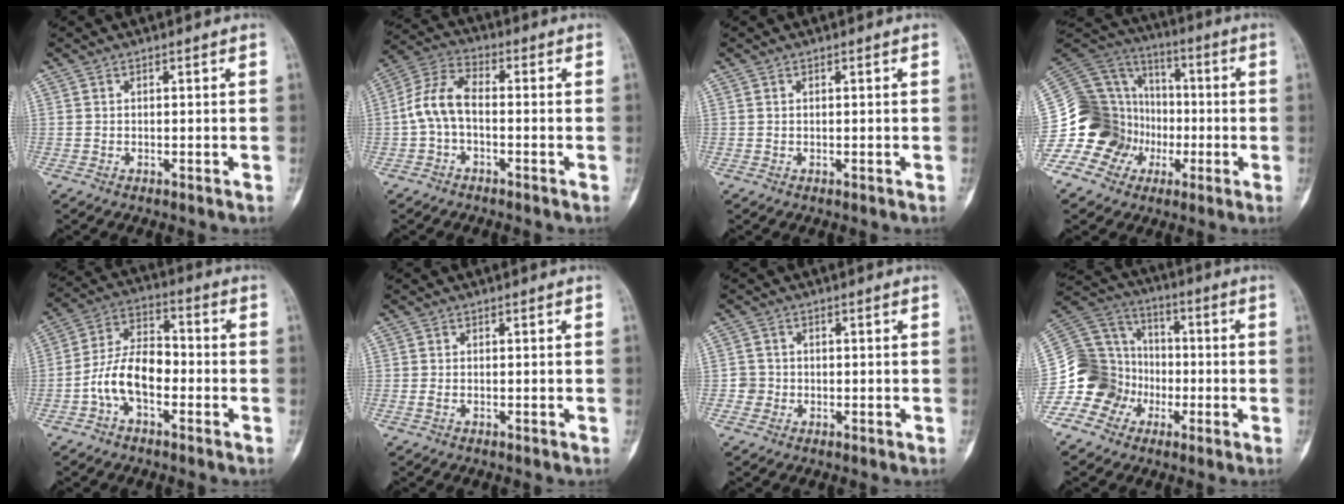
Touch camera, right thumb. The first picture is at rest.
{"total": 7.8, "force": [-1.2, 4.3, 6.4], "torque": [-0.131, 0.030, -0.034]}
{"total": 0.0}
{"total": 20.1, "force": [-5.5, 17.4, 8.5], "torque": [-0.142, 0.075, -0.096]}
{"total": 10.6, "force": [-3.2, 6.0, 8.1], "torque": [-0.146, 0.042, -0.068]}
{"total": 0.6, "force": [-0.2, 0.3, 0.5], "torque": [-0.017, -0.002, -0.003]}
{"total": 2.1, "force": [-0.4, 2.1, 0.0], "torque": [0.015, 0.009, -0.012]}
{"total": 15.0, "force": [-5.5, 13.3, 4.1], "torque": [-0.062, 0.078, -0.100]}